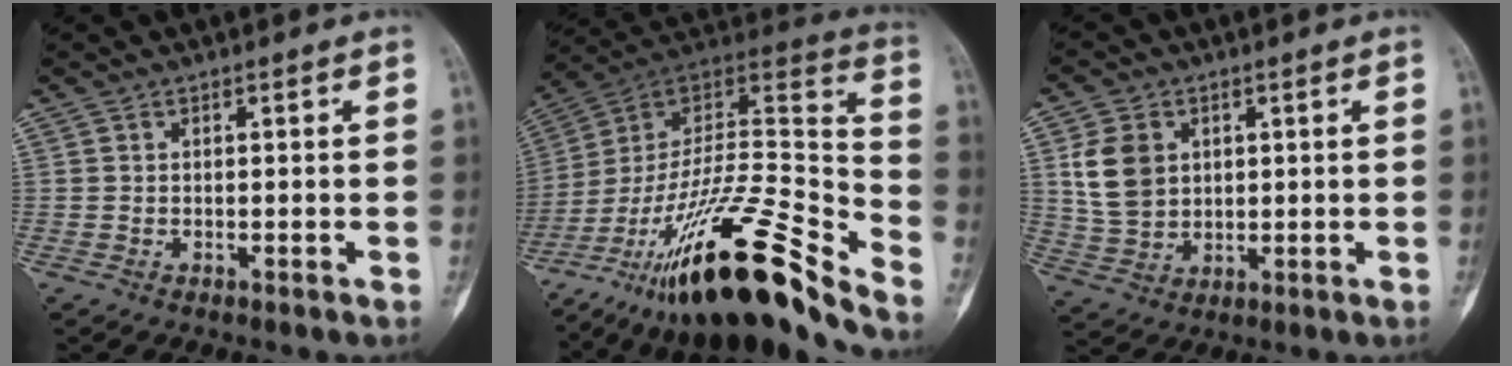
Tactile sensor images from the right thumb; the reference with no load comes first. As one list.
[{"total": 31.8, "force": [-21.4, 7.1, 22.3], "torque": [-0.321, 0.087, -0.360]}, {"total": 9.0, "force": [2.4, 7.0, 5.1], "torque": [-0.084, -0.008, 0.055]}]